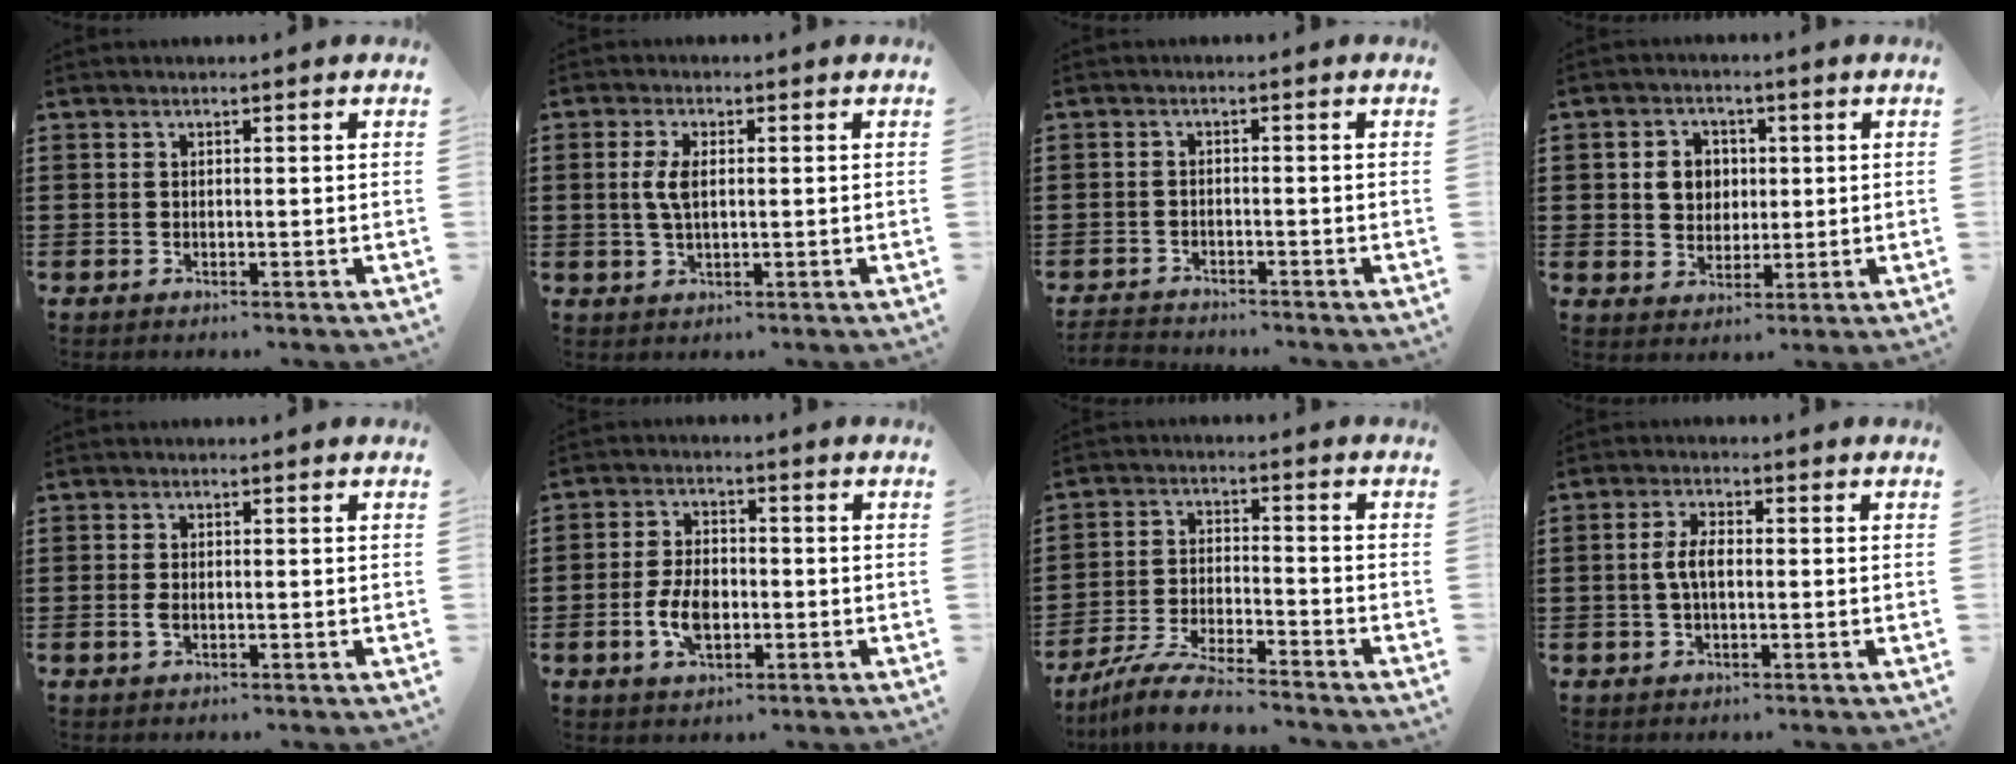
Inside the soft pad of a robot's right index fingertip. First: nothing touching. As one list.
[{"total": 4.1, "force": [0.5, 1.7, 3.7], "torque": [-0.090, 0.000, 0.002]}, {"total": 1.8, "force": [-1.8, 0.2, -0.1], "torque": [-0.004, 0.001, -0.040]}, {"total": 4.8, "force": [0.7, 4.3, 2.0], "torque": [-0.048, 0.012, 0.008]}, {"total": 1.4, "force": [-0.4, 0.8, 1.1], "torque": [-0.030, -0.003, -0.009]}, {"total": 5.5, "force": [-1.2, 3.4, 4.1], "torque": [-0.096, 0.003, -0.027]}, {"total": 6.8, "force": [-6.4, 0.3, 2.2], "torque": [-0.052, 0.002, -0.124]}, {"total": 3.8, "force": [-0.3, 1.7, 3.4], "torque": [-0.079, -0.001, -0.011]}]